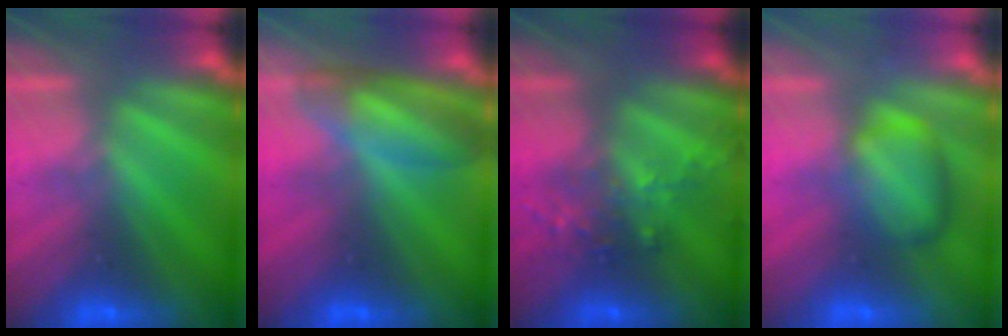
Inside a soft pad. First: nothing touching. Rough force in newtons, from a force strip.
{"total": 4.6}
{"total": 2.6}
{"total": 2.4}